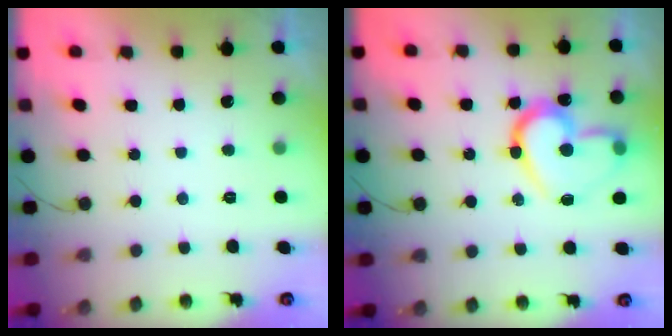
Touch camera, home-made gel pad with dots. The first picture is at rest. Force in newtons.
{"total": 16.6, "press": 16.5, "slide": 1.6}